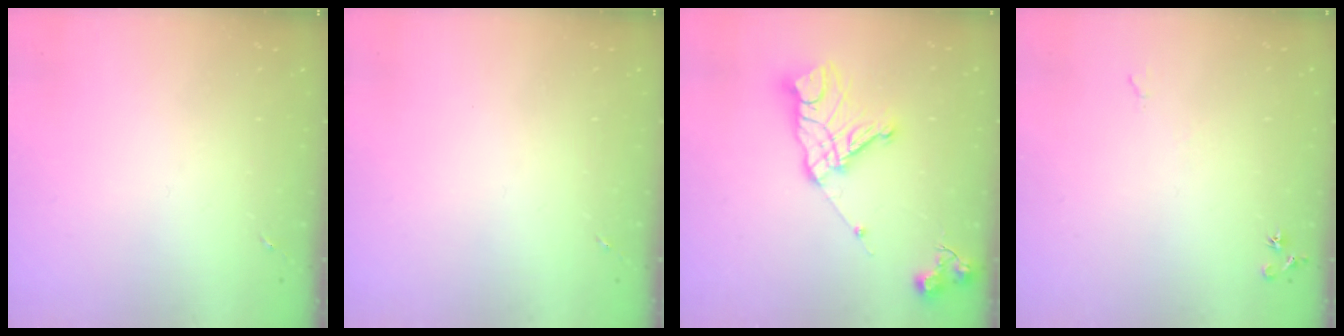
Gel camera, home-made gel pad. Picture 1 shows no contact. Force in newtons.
{"total": 0.0}
{"total": 15.6, "press": 15.6, "slide": 1.2}
{"total": 6.7, "press": 6.6, "slide": 1.0}